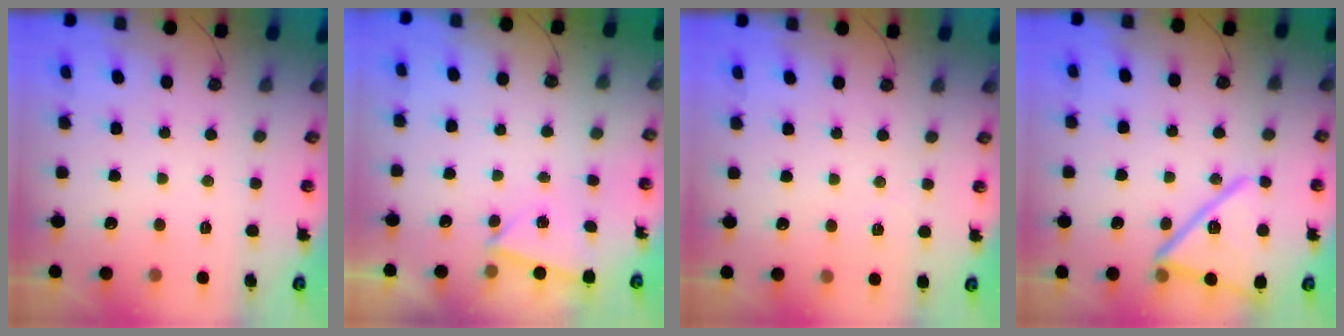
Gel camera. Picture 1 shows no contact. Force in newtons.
{"total": 2.2, "press": 1.2, "slide": 1.8}
{"total": 2.2, "press": 2.1, "slide": 0.7}
{"total": 17.0, "press": 17.0, "slide": 1.5}